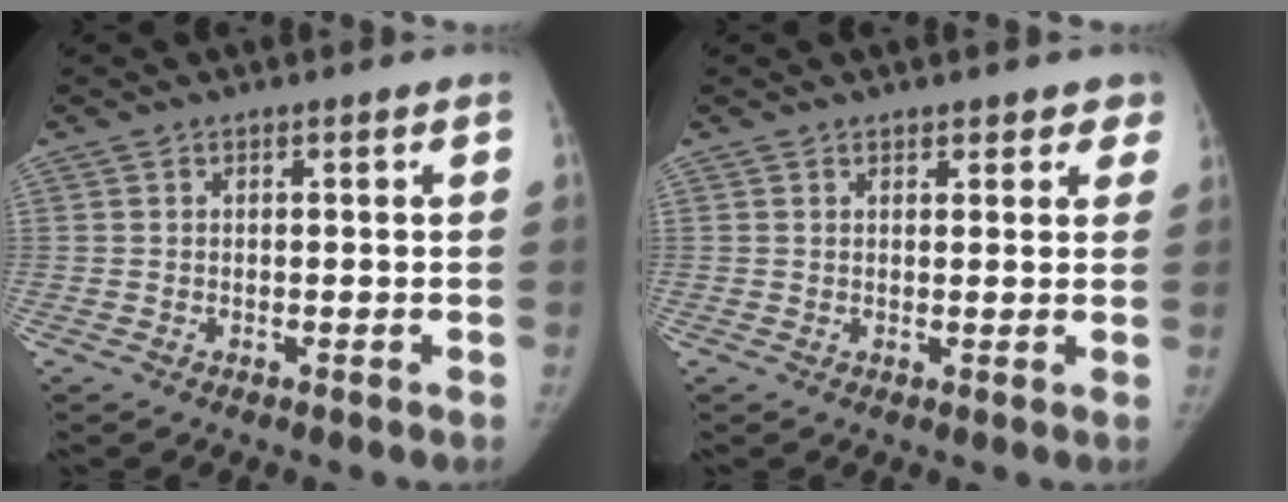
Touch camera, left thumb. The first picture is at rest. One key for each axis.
{"total": 3.7, "fx": 2.8, "fy": 2.0, "fz": 1.3, "tx": 0.027, "ty": -0.007, "tz": 0.030}